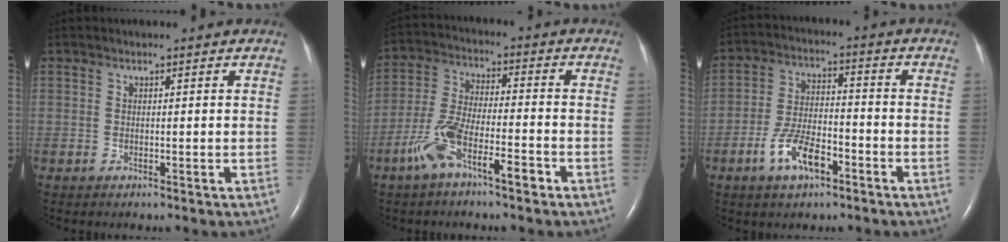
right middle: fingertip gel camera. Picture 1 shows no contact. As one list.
[{"total": 8.8, "force": [-5.1, 2.1, 6.8], "torque": [-0.147, 0.008, -0.095]}, {"total": 8.2, "force": [-4.3, 3.2, 6.1], "torque": [-0.129, 0.004, -0.080]}]